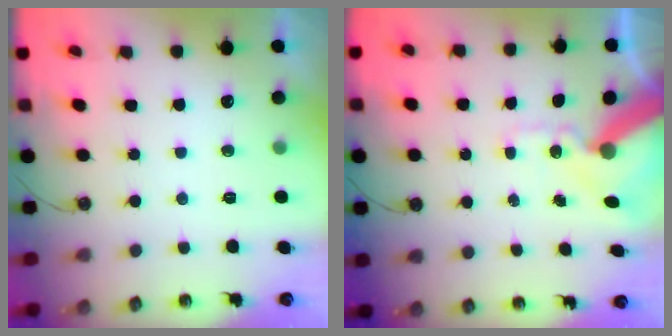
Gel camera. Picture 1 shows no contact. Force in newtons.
{"total": 14.6, "press": 14.5, "slide": 2.1}